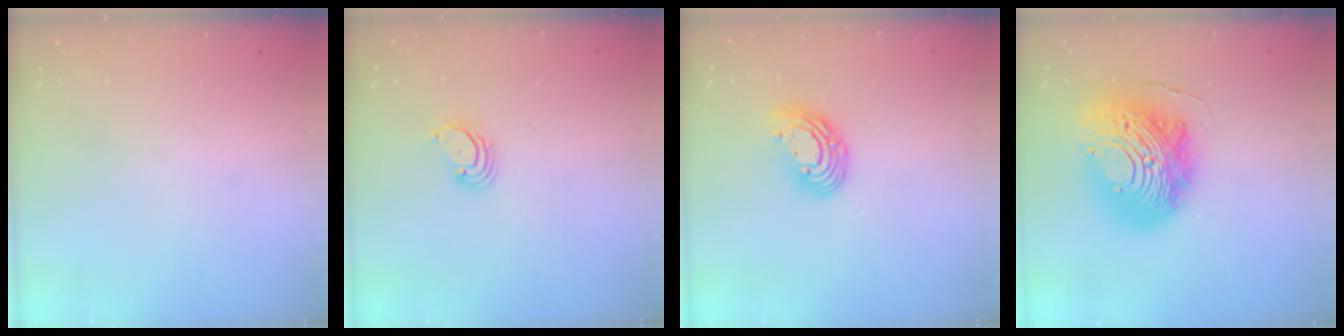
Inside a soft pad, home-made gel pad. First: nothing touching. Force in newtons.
{"total": 3.0, "press": 3.0, "slide": 0.3}
{"total": 9.8, "press": 9.8, "slide": 0.9}
{"total": 20.1, "press": 20.0, "slide": 2.0}